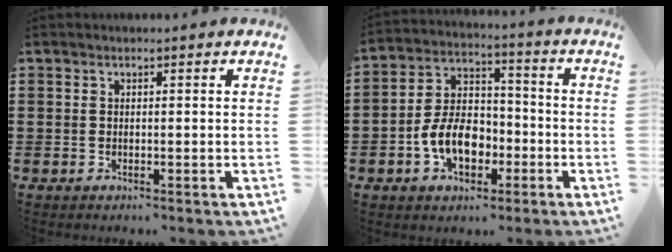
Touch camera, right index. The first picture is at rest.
{"total": 8.7, "force": [-2.9, 5.7, 5.9], "torque": [-0.122, 0.008, -0.058]}